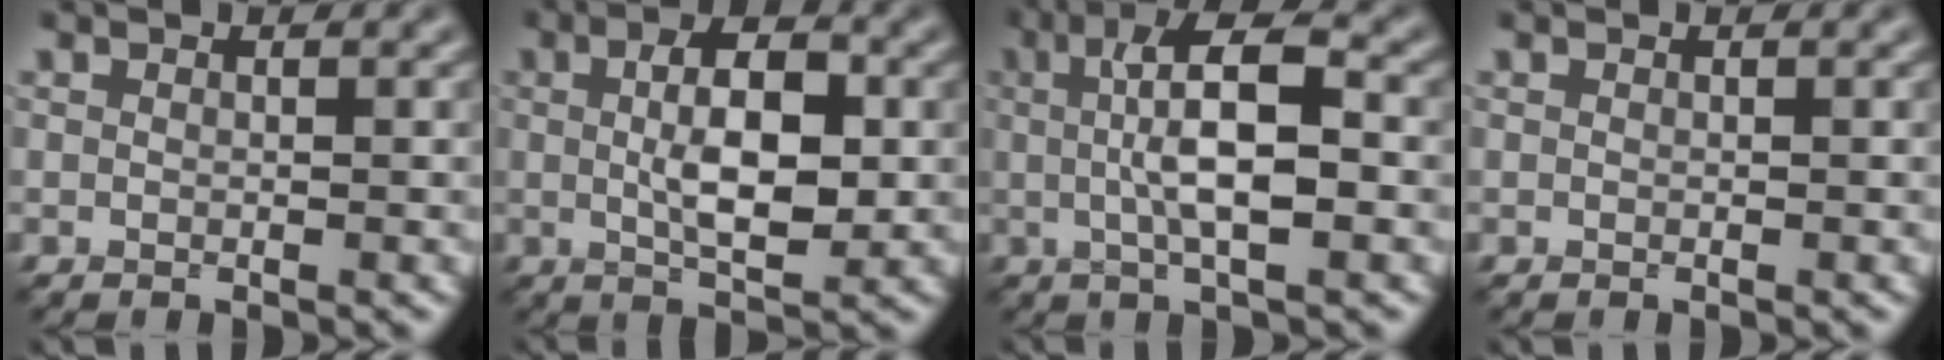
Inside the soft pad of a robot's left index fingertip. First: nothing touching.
{"total": 6.3, "force": [0.5, 2.6, 5.7], "torque": [-0.095, 0.003, 0.004]}
{"total": 7.5, "force": [0.7, 2.1, 7.2], "torque": [-0.119, 0.012, 0.004]}
{"total": 0.0}